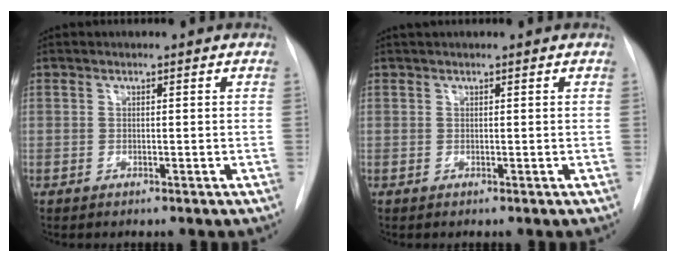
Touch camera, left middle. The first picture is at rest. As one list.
[{"total": 1.2, "force": [1.1, 0.0, 0.5], "torque": [-0.012, 0.022, 0.023]}]